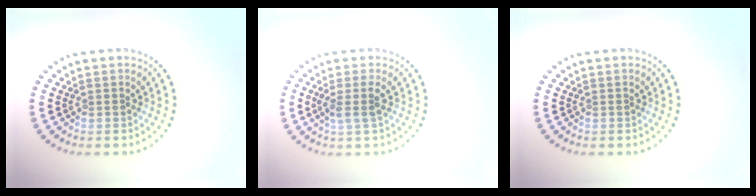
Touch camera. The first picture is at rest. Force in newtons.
{"total": 1.9, "press": 1.5, "slide": 1.0}
{"total": 0.0}